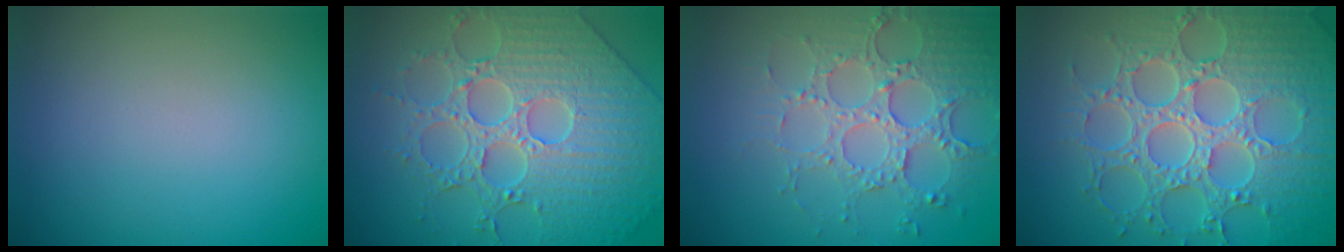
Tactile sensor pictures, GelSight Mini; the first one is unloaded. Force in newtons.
{"total": 6.1, "press": 5.6, "slide": 2.3}
{"total": 4.4, "press": 4.3, "slide": 0.9}
{"total": 8.7, "press": 6.3, "slide": 6.0}